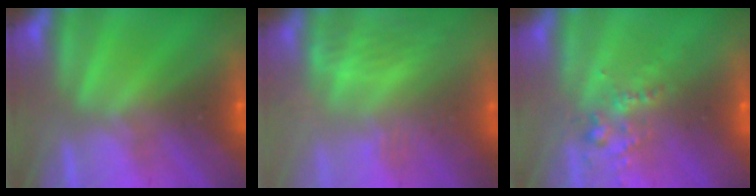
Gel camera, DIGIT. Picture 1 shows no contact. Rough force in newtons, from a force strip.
{"total": 2.8}
{"total": 2.6}